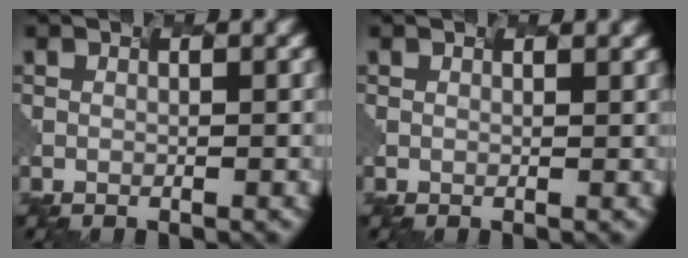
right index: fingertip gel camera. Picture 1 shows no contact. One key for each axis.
{"total": 0.7, "fx": 0.6, "fy": 0.2, "fz": 0.0, "tx": 0.006, "ty": -0.001, "tz": 0.000}